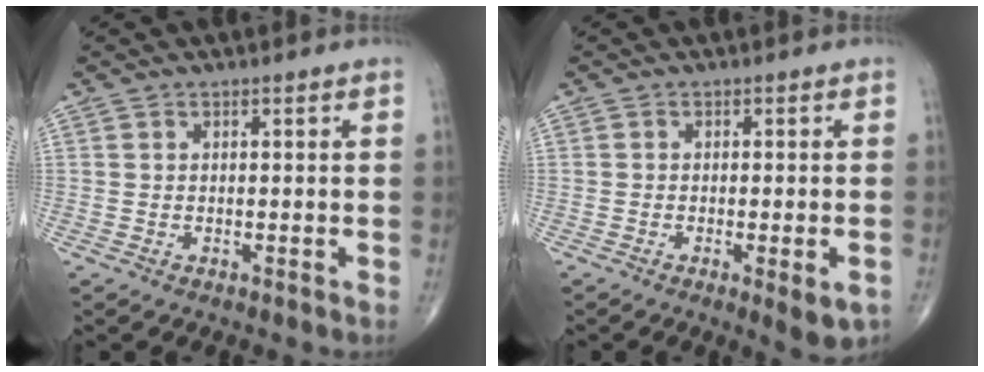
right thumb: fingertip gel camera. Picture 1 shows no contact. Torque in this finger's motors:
{"motor_torque": [-0.14, 0.16, -0.02, -0.13, 0.01]}